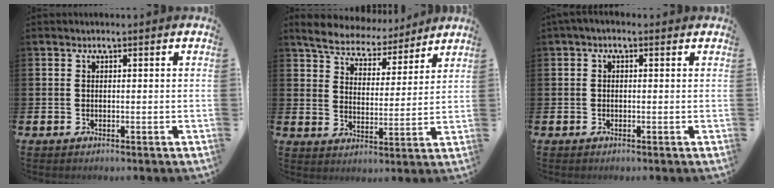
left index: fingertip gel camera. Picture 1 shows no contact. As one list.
[{"total": 6.5, "force": [6.2, 1.7, 1.0], "torque": [-0.045, -0.044, 0.107]}, {"total": 0.7, "force": [-0.4, 0.4, 0.5], "torque": [-0.006, 0.002, -0.009]}]